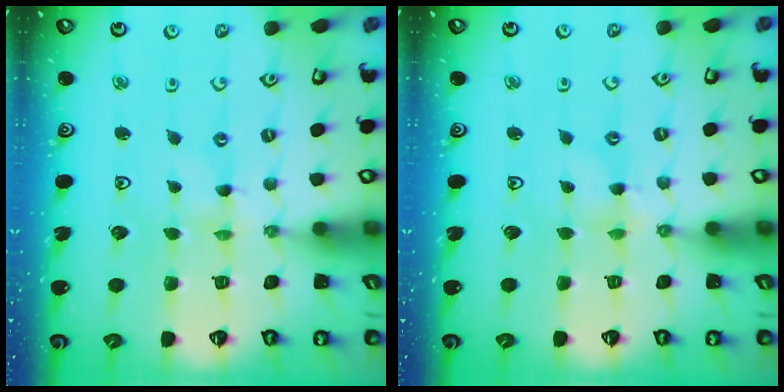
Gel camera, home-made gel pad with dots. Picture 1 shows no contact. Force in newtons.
{"total": 1.3, "press": 1.3, "slide": 0.2}